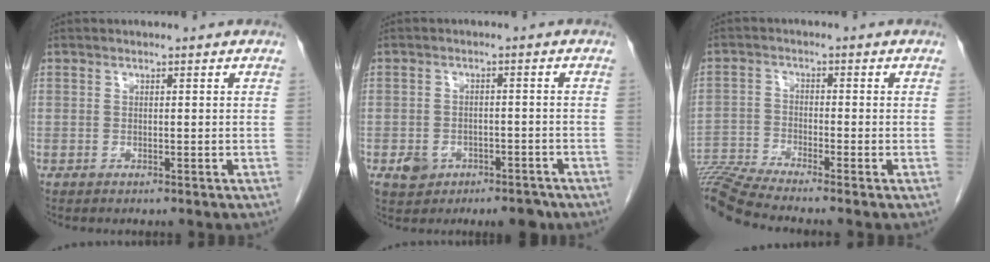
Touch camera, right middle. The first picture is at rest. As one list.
[{"total": 5.0, "force": [-2.9, 3.4, 2.3], "torque": [-0.026, 0.008, -0.036]}, {"total": 10.0, "force": [-9.1, -1.9, 3.6], "torque": [-0.073, -0.011, -0.169]}]